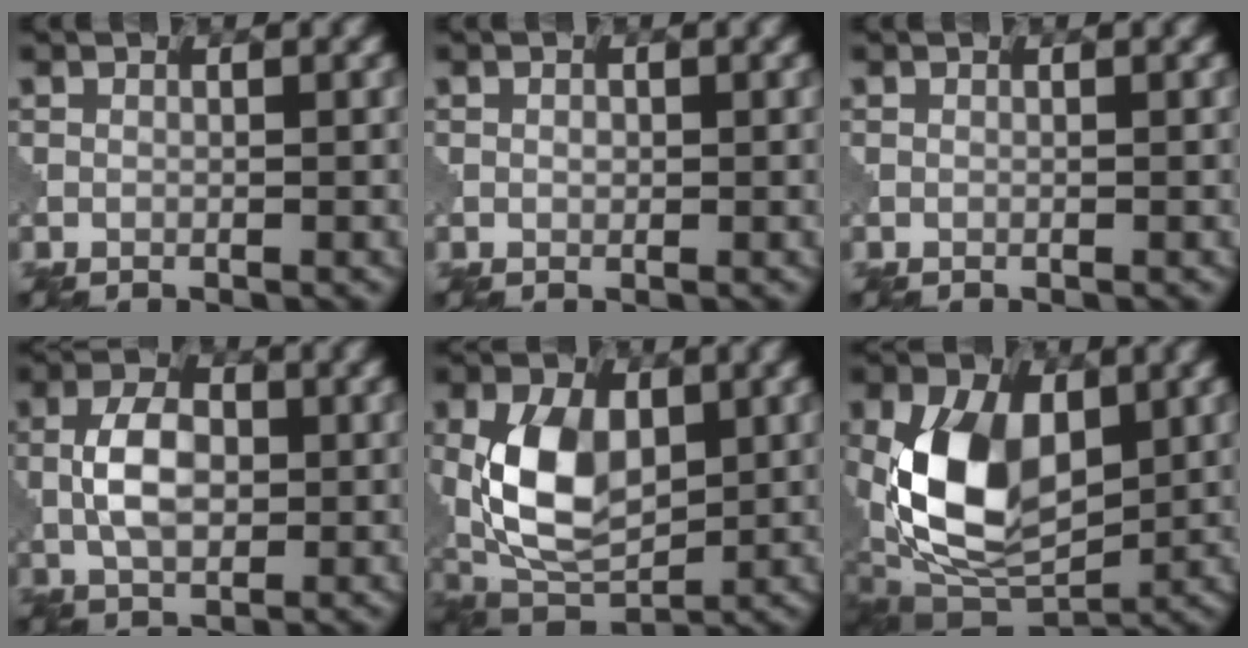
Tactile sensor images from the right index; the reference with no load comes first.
{"total": 0.7, "force": [0.1, 0.6, 0.5], "torque": [-0.007, -0.002, 0.004]}
{"total": 0.0}
{"total": 4.7, "force": [0.3, 2.9, 3.6], "torque": [-0.071, 0.002, 0.004]}
{"total": 8.6, "force": [1.1, 5.5, 6.6], "torque": [-0.139, -0.002, 0.019]}
{"total": 11.5, "force": [1.2, 7.5, 8.7], "torque": [-0.179, -0.011, 0.023]}